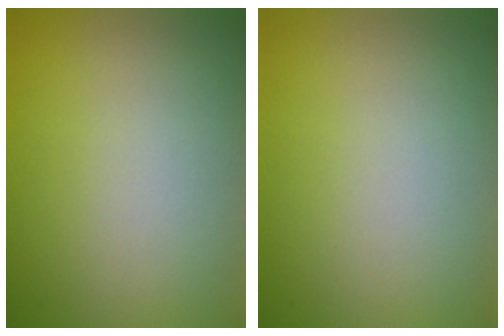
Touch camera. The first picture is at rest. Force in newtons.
{"total": 0.0}